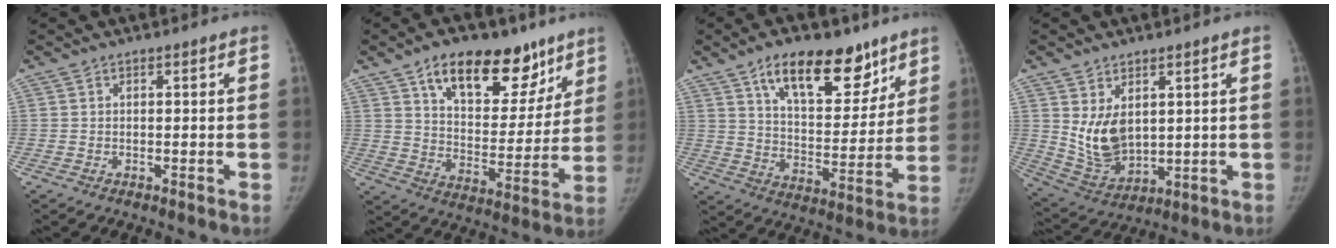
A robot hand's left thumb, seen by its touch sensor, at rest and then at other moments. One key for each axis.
{"total": 21.0, "fx": 12.7, "fy": 11.0, "fz": 12.5, "tx": -0.132, "ty": -0.045, "tz": 0.201}
{"total": 18.8, "fx": 11.7, "fy": 9.0, "fz": 11.8, "tx": -0.125, "ty": -0.054, "tz": 0.189}
{"total": 9.5, "fx": 2.4, "fy": 6.2, "fz": 6.8, "tx": -0.103, "ty": -0.025, "tz": 0.070}